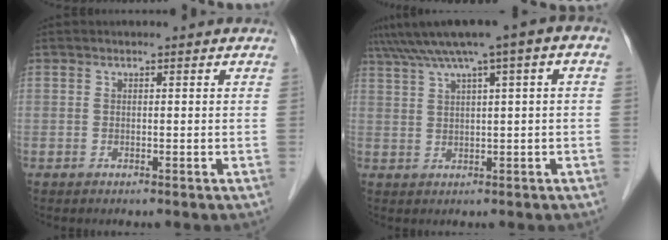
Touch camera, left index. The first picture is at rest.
{"total": 8.8, "force": [4.1, 0.4, 7.8], "torque": [-0.133, 0.040, 0.066]}